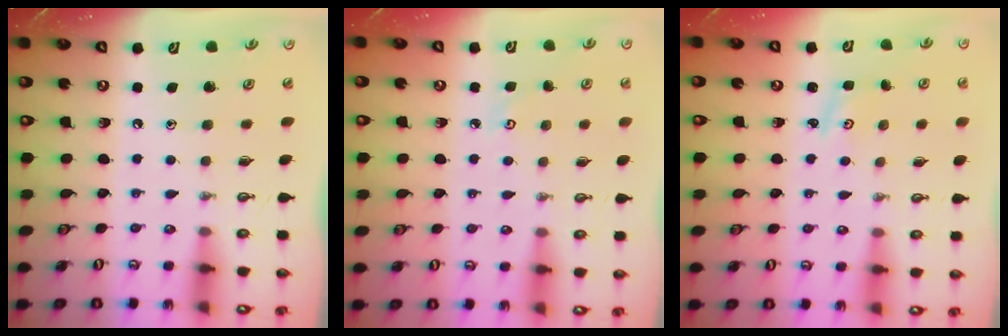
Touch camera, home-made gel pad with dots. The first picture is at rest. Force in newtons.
{"total": 2.8, "press": 2.8, "slide": 0.3}
{"total": 1.2, "press": 1.2, "slide": 0.2}